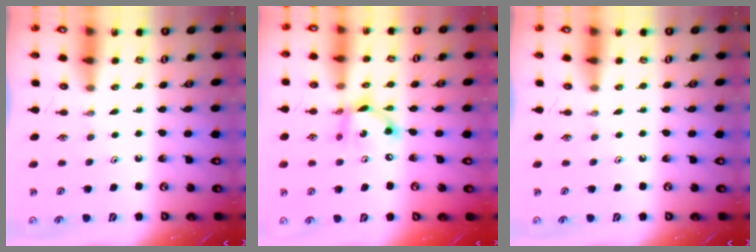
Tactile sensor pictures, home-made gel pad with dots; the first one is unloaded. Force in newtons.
{"total": 11.2, "press": 11.2, "slide": 1.0}
{"total": 0.0}